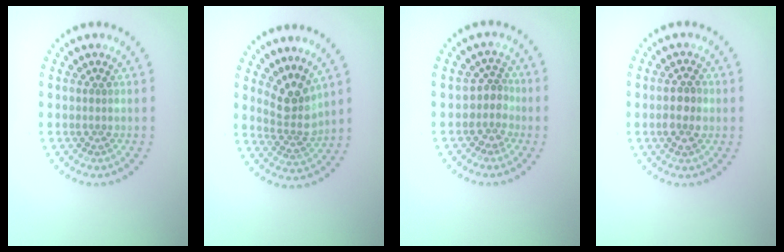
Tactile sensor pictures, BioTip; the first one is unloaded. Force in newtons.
{"total": 3.1, "press": 2.3, "slide": 2.0}
{"total": 2.2, "press": 1.6, "slide": 1.5}
{"total": 2.4, "press": 2.4, "slide": 0.4}